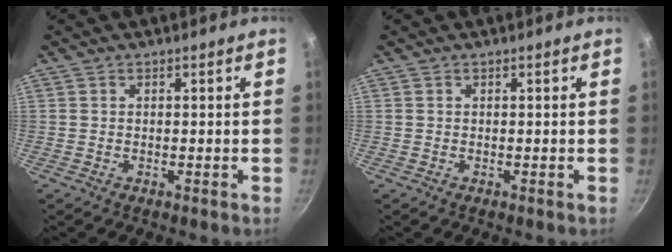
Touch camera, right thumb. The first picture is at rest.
{"total": 0.0}